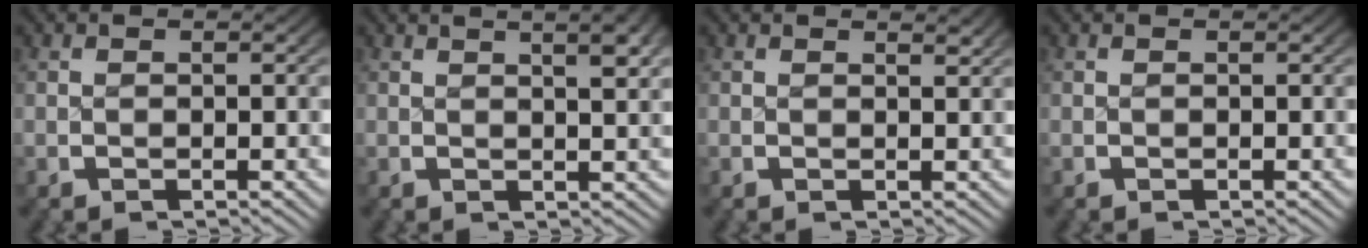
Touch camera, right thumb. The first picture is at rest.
{"total": 3.7, "force": [1.7, 1.1, 3.1], "torque": [-0.034, 0.006, 0.024]}
{"total": 1.0, "force": [0.8, 0.1, 0.5], "torque": [0.000, -0.001, 0.012]}
{"total": 0.0}